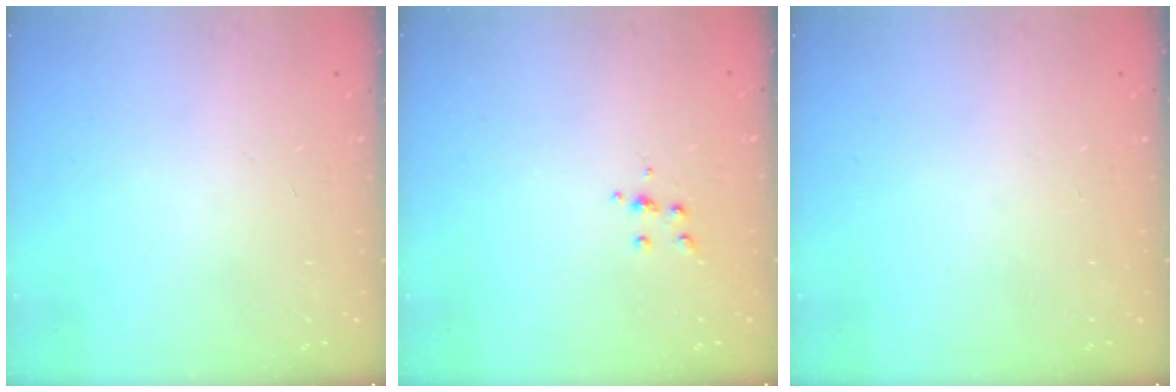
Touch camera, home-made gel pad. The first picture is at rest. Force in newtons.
{"total": 4.0, "press": 3.9, "slide": 0.9}
{"total": 0.0}